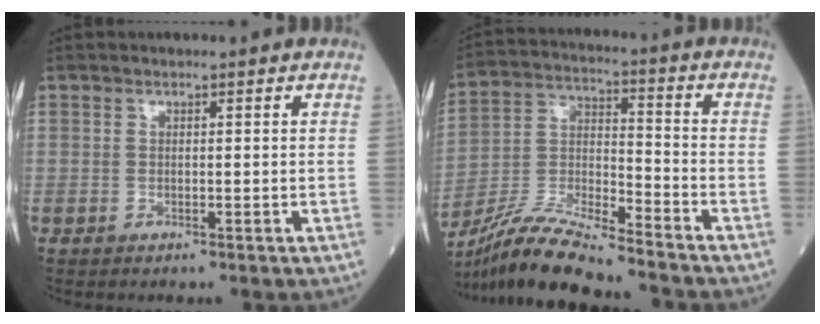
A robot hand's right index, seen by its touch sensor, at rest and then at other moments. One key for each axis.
{"total": 14.1, "fx": -12.9, "fy": 0.1, "fz": 5.8, "tx": -0.114, "ty": -0.005, "tz": -0.240}